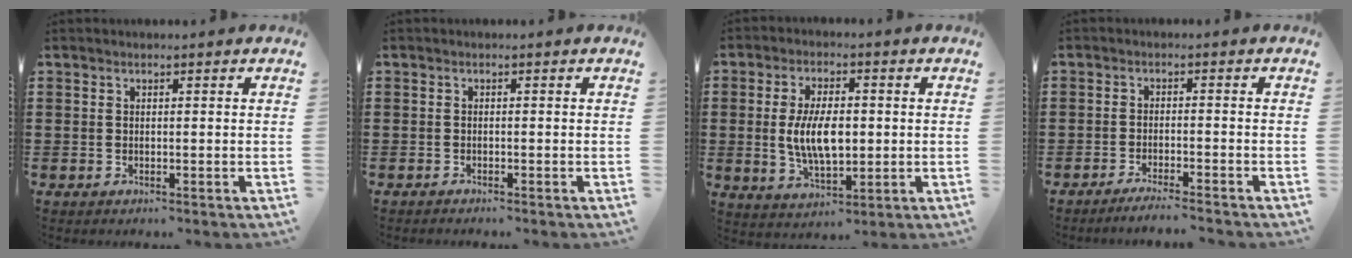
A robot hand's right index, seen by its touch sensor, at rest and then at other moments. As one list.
[{"total": 0.6, "force": [-0.6, 0.0, 0.0], "torque": [-0.002, -0.001, -0.013]}, {"total": 8.2, "force": [0.1, 4.0, 7.2], "torque": [-0.147, 0.000, -0.004]}, {"total": 2.6, "force": [-2.4, -0.4, 0.8], "torque": [-0.013, -0.002, -0.048]}]